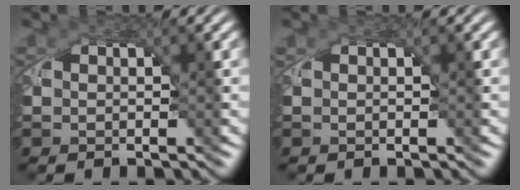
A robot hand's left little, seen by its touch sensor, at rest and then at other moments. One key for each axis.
{"total": 0.0}